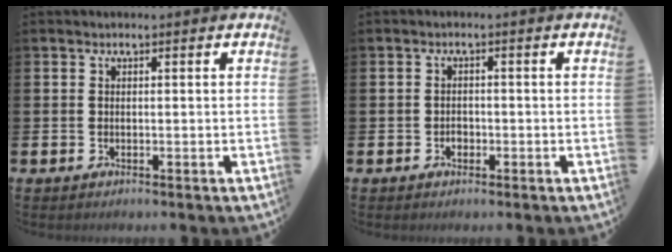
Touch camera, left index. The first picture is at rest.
{"total": 1.2, "force": [-0.5, 1.0, 0.5], "torque": [-0.005, 0.000, -0.011]}